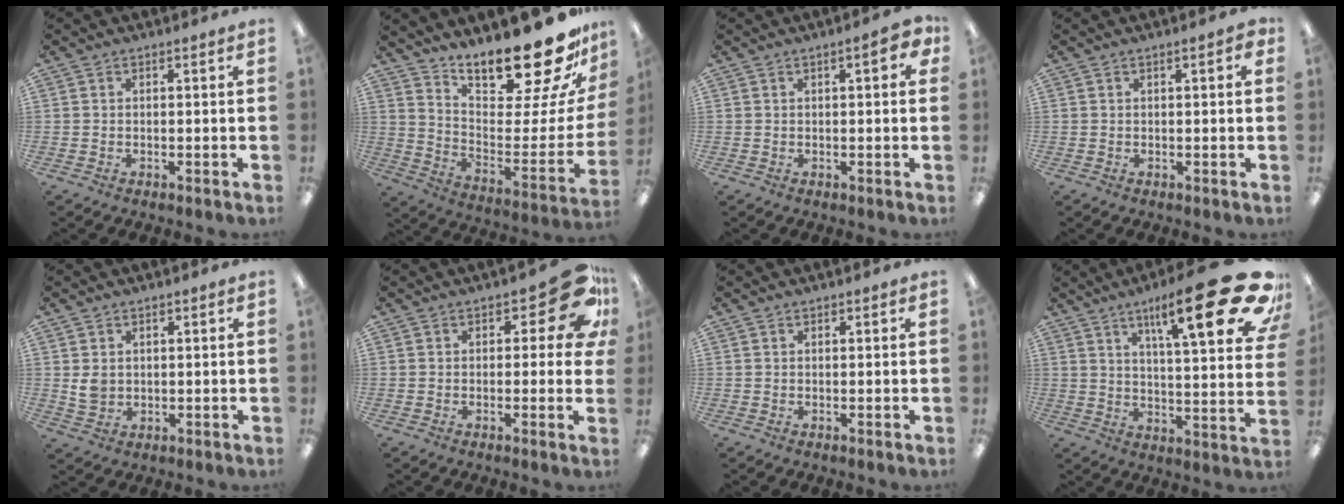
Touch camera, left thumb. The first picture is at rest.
{"total": 24.5, "force": [20.6, 5.7, 12.0], "torque": [-0.154, -0.166, 0.331]}
{"total": 4.9, "force": [1.8, 1.7, 4.3], "torque": [-0.058, 0.000, 0.025]}
{"total": 2.0, "force": [0.7, 0.6, 1.7], "torque": [-0.028, 0.000, 0.009]}
{"total": 3.9, "force": [1.2, 3.2, 1.9], "torque": [-0.030, 0.001, 0.023]}
{"total": 11.0, "force": [5.0, 4.8, 8.6], "torque": [-0.099, -0.021, 0.083]}
{"total": 0.6, "force": [0.5, 0.3, 0.2], "torque": [-0.003, 0.002, 0.009]}
{"total": 25.6, "force": [13.6, 6.6, 20.7], "torque": [-0.283, -0.086, 0.208]}